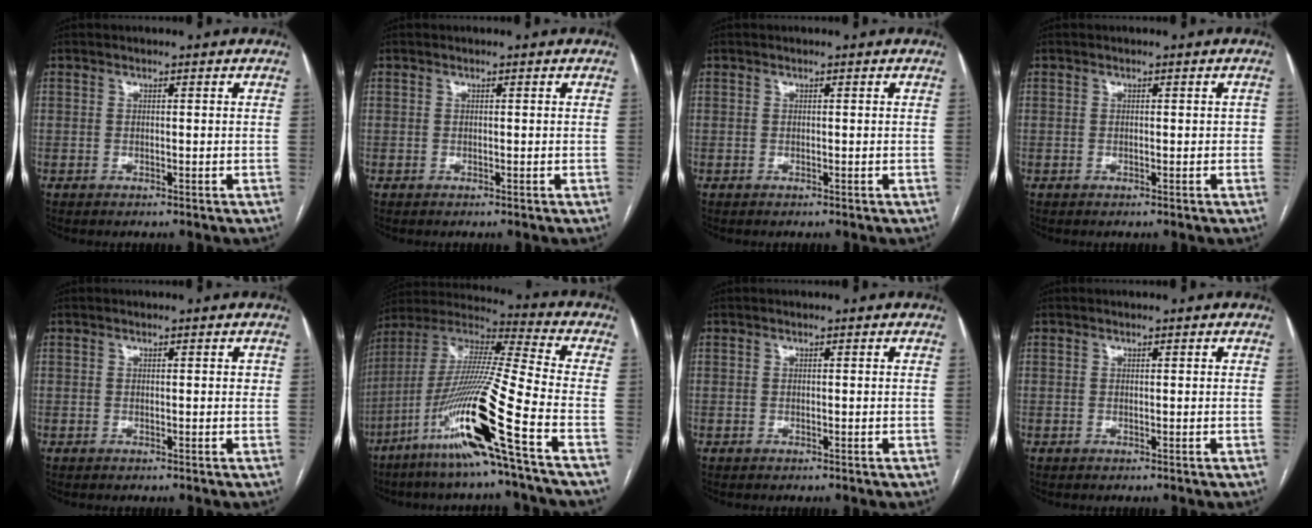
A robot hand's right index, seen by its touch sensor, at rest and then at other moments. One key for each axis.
{"total": 0.0}
{"total": 0.0}
{"total": 1.0, "fx": 0.0, "fy": 0.6, "fz": 0.8, "tx": -0.006, "ty": 0.004, "tz": 0.001}
{"total": 0.7, "fx": 0.2, "fy": 0.5, "fz": 0.5, "tx": -0.010, "ty": 0.007, "tz": 0.004}
{"total": 20.2, "fx": -9.7, "fy": -1.6, "fz": 17.6, "tx": -0.377, "ty": -0.036, "tz": -0.193}
{"total": 0.0}
{"total": 0.0}